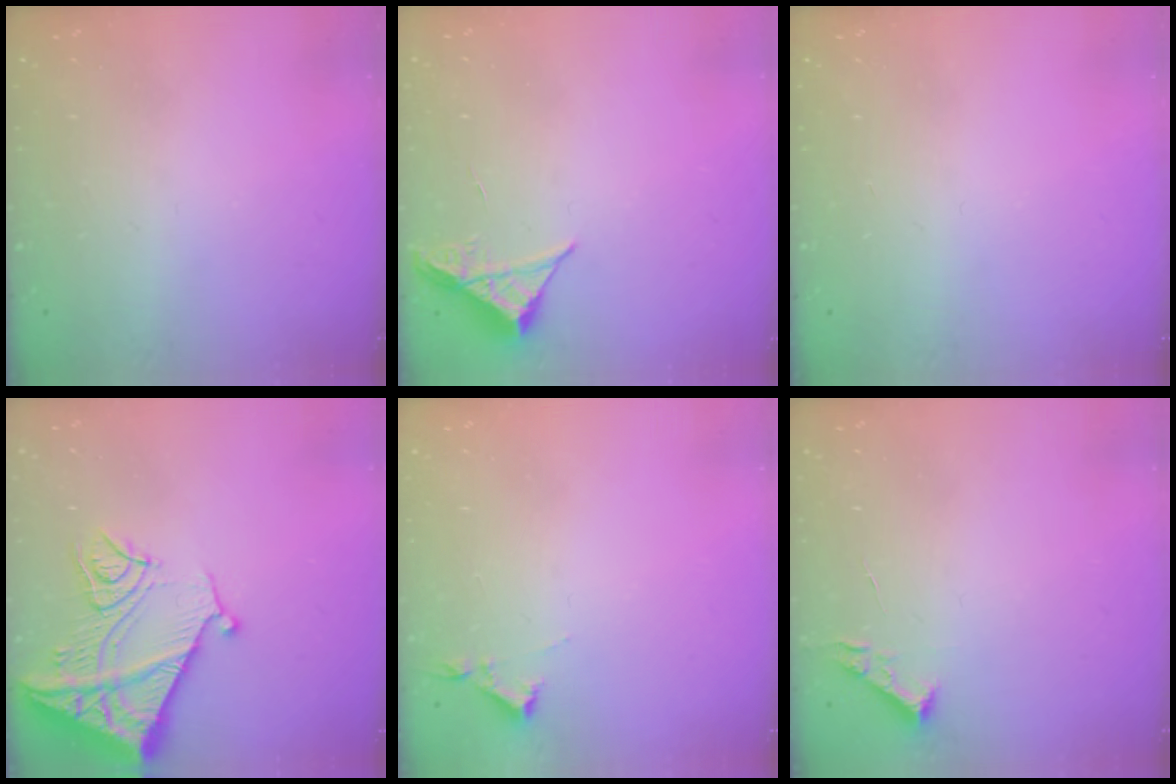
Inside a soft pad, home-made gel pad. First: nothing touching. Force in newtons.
{"total": 4.1, "press": 4.1, "slide": 0.5}
{"total": 0.0}
{"total": 15.1, "press": 15.1, "slide": 1.5}
{"total": 2.9, "press": 2.9, "slide": 0.5}
{"total": 2.7, "press": 2.7, "slide": 0.4}